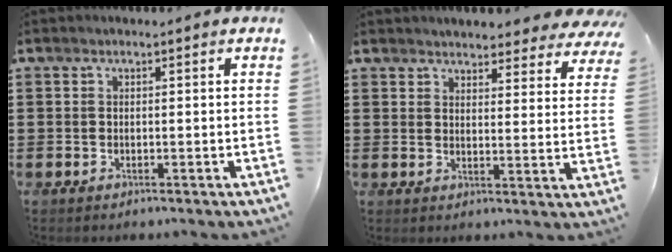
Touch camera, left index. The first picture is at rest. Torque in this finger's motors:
{"motor_torque": [1.84, 0.31, 0.37, 0.05]}